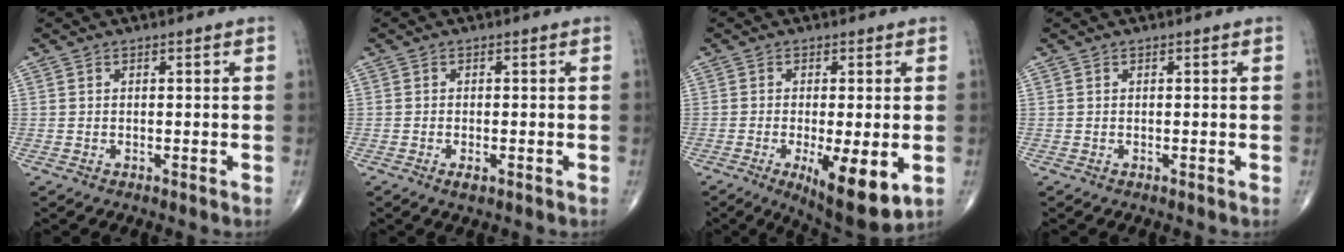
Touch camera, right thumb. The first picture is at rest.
{"total": 1.6, "force": [-0.7, 0.7, 1.2], "torque": [-0.019, 0.000, -0.011]}
{"total": 11.5, "force": [-3.3, 3.4, 10.5], "torque": [-0.160, -0.023, -0.043]}
{"total": 0.0}